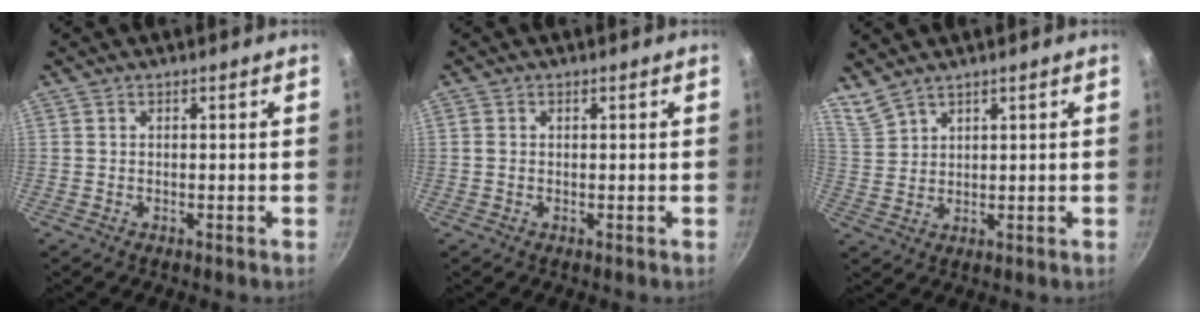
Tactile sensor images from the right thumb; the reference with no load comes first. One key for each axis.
{"total": 1.0, "fx": 0.2, "fy": 0.8, "fz": 0.6, "tx": -0.011, "ty": 0.004, "tz": 0.003}
{"total": 4.0, "fx": 3.7, "fy": 1.2, "fz": 1.1, "tx": -0.023, "ty": -0.011, "tz": 0.084}